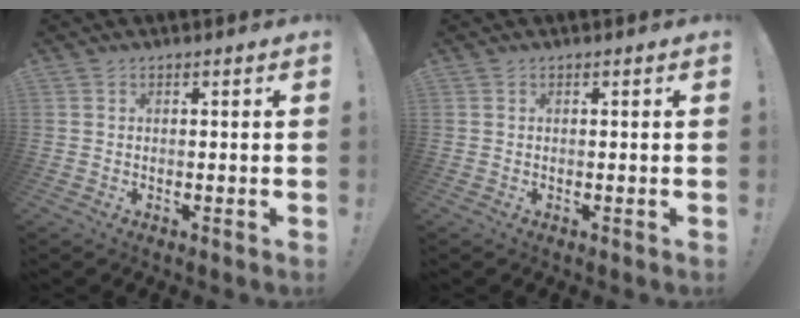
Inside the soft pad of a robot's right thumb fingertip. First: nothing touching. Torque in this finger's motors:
{"motor_torque": [-0.01, 0.00, -0.01, -0.01, 0.00]}